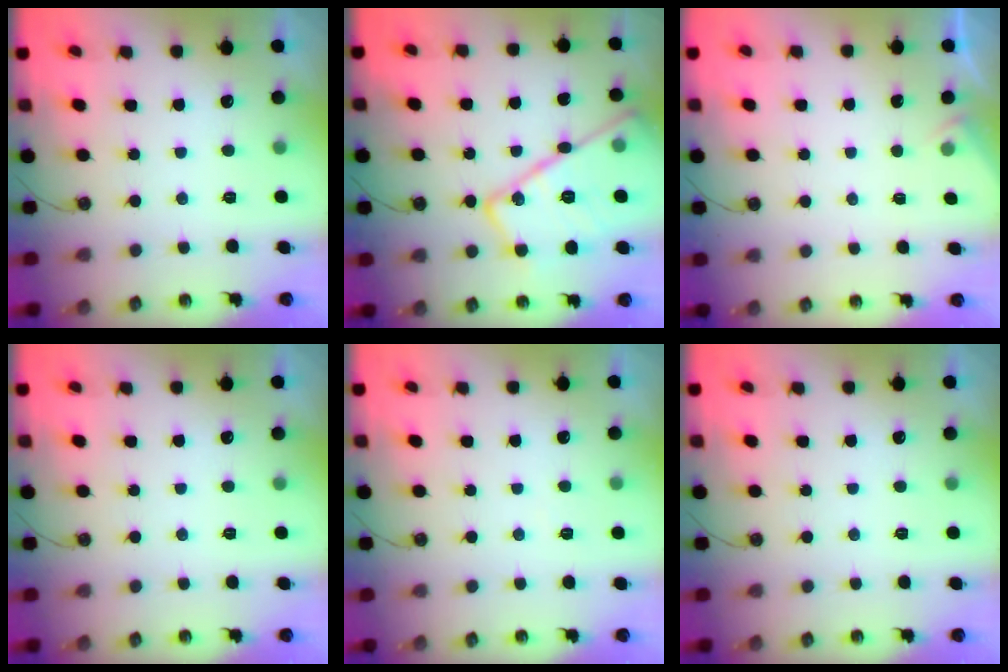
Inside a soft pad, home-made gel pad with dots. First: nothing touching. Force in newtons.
{"total": 23.7, "press": 23.6, "slide": 2.3}
{"total": 2.2, "press": 2.1, "slide": 0.4}
{"total": 0.0}
{"total": 2.7, "press": 2.7, "slide": 0.5}
{"total": 0.0}